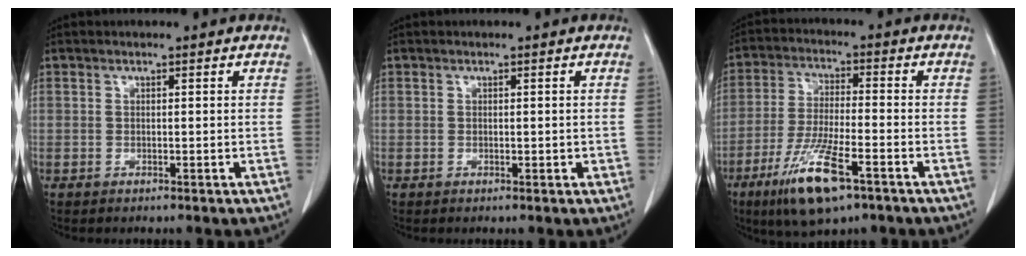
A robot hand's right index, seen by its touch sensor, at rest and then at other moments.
{"total": 0.8, "force": [-0.1, 0.3, 0.7], "torque": [-0.011, -0.001, 0.000]}
{"total": 11.9, "force": [-6.6, 2.2, 9.6], "torque": [-0.194, -0.027, -0.115]}